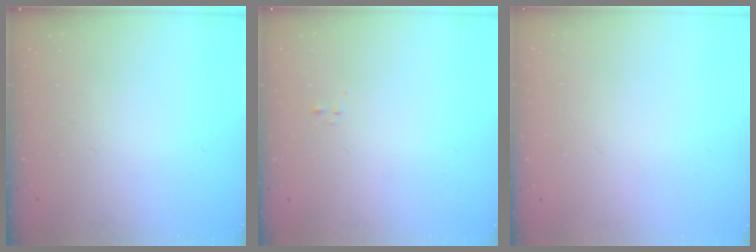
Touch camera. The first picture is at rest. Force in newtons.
{"total": 0.0}
{"total": 1.8, "press": 1.7, "slide": 0.2}